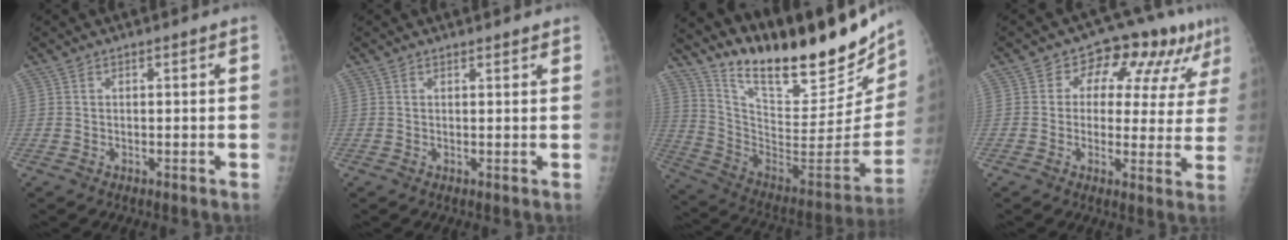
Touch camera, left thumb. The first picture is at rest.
{"total": 1.4, "force": [1.3, 0.4, 0.4], "torque": [0.000, -0.004, 0.017]}
{"total": 31.0, "force": [23.7, 8.9, 17.9], "torque": [-0.255, -0.126, 0.363]}
{"total": 12.0, "force": [5.8, 7.0, 7.7], "torque": [-0.057, -0.001, 0.071]}